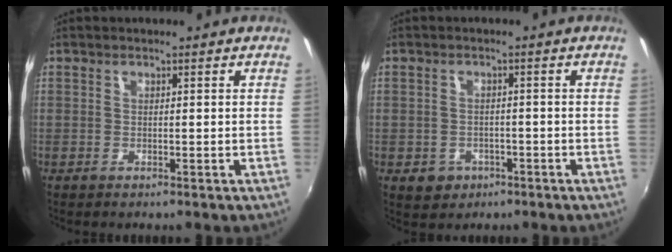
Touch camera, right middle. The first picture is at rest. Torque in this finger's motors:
{"motor_torque": [0.29, -0.33, 0.03, 0.01]}